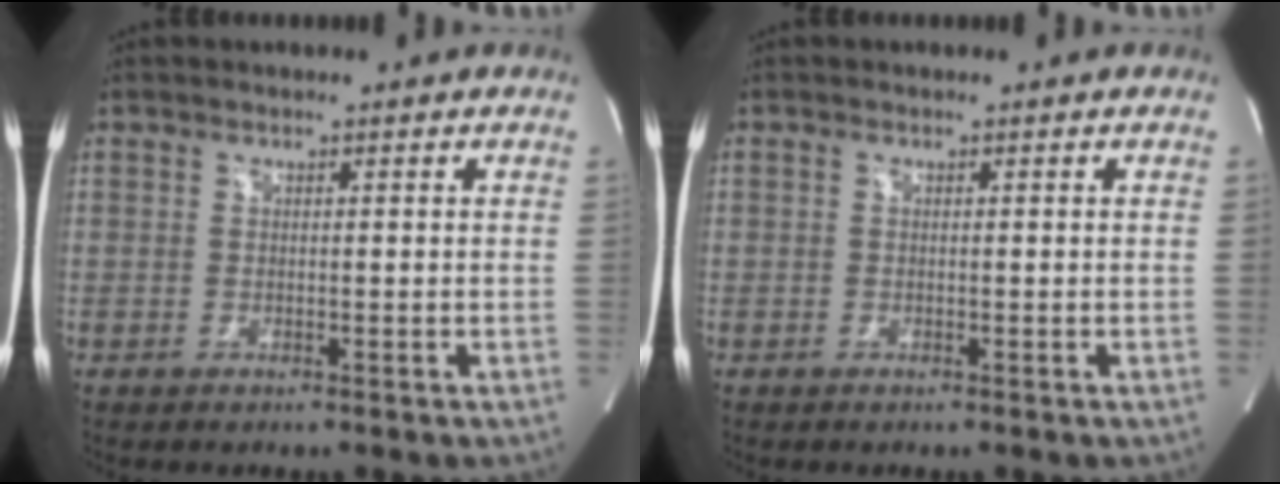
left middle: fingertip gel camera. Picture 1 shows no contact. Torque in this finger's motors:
{"motor_torque": [0.00, 0.00, 0.00, 0.00]}